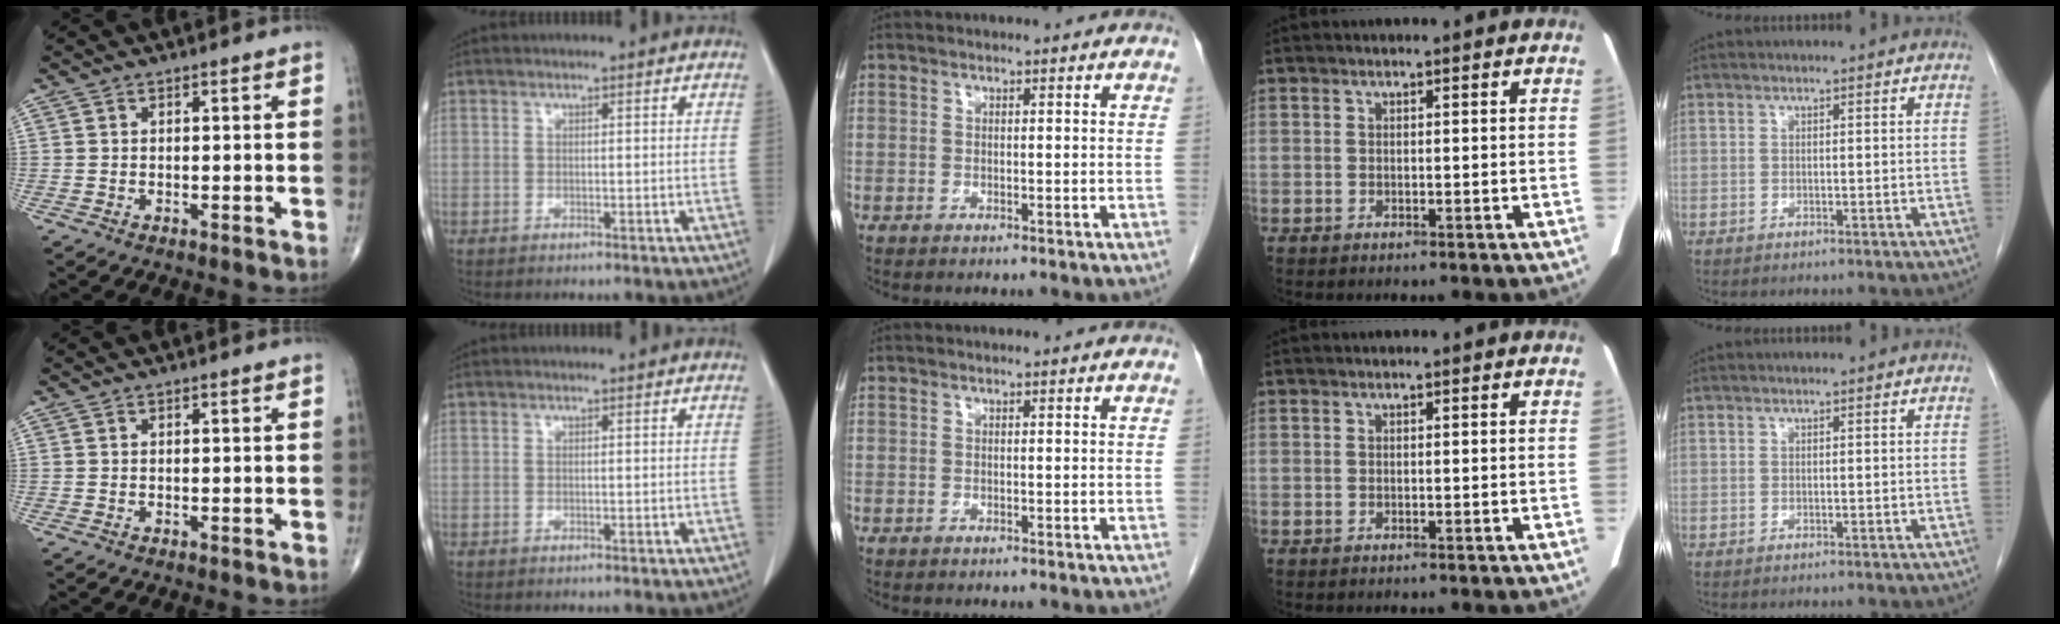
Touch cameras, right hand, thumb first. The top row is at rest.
{}